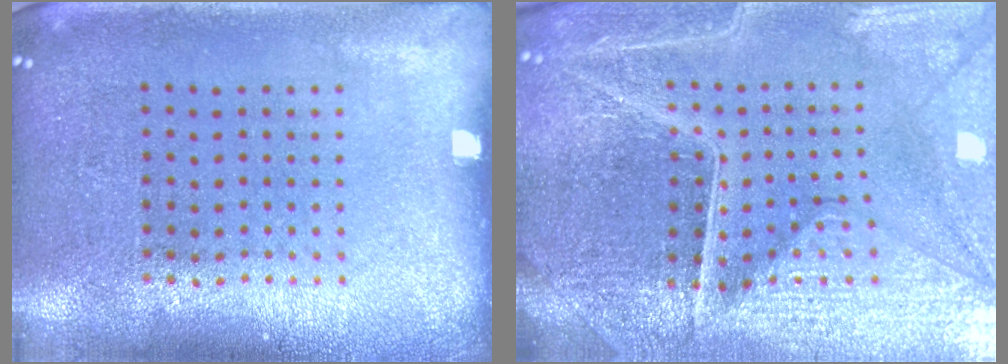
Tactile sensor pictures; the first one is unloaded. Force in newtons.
{"total": 5.1, "press": 4.9, "slide": 1.4}